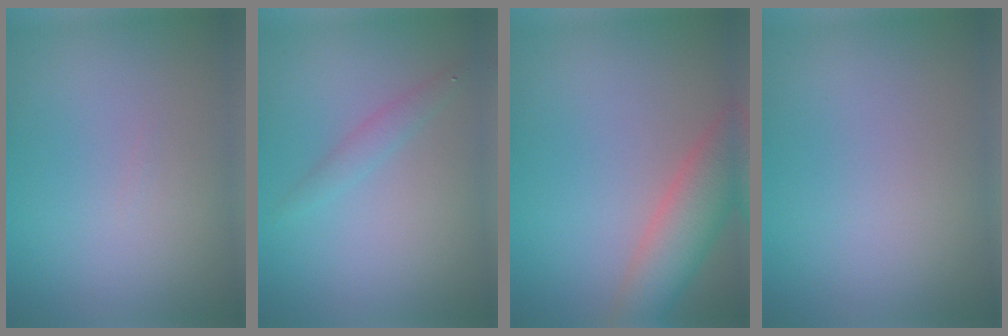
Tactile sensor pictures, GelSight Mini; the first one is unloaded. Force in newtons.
{"total": 1.3, "press": 1.3, "slide": 0.0}
{"total": 6.1, "press": 6.1, "slide": 0.5}
{"total": 0.0}